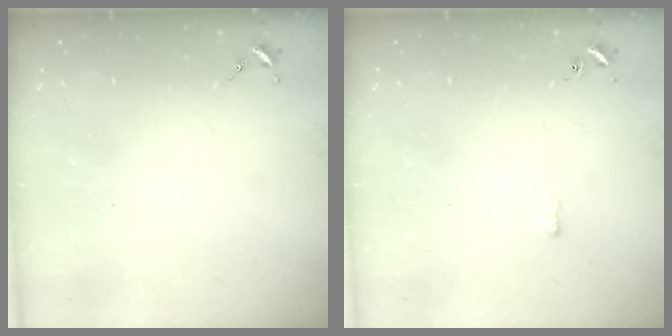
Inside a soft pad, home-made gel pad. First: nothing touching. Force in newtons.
{"total": 2.4, "press": 2.4, "slide": 0.5}